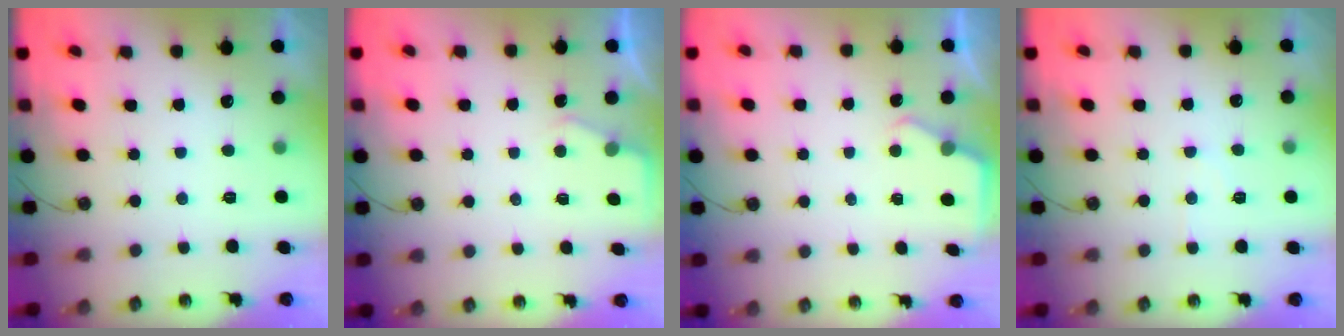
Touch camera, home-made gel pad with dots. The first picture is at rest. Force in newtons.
{"total": 2.8, "press": 2.7, "slide": 0.4}
{"total": 2.8, "press": 2.8, "slide": 0.5}
{"total": 5.3, "press": 5.3, "slide": 0.7}